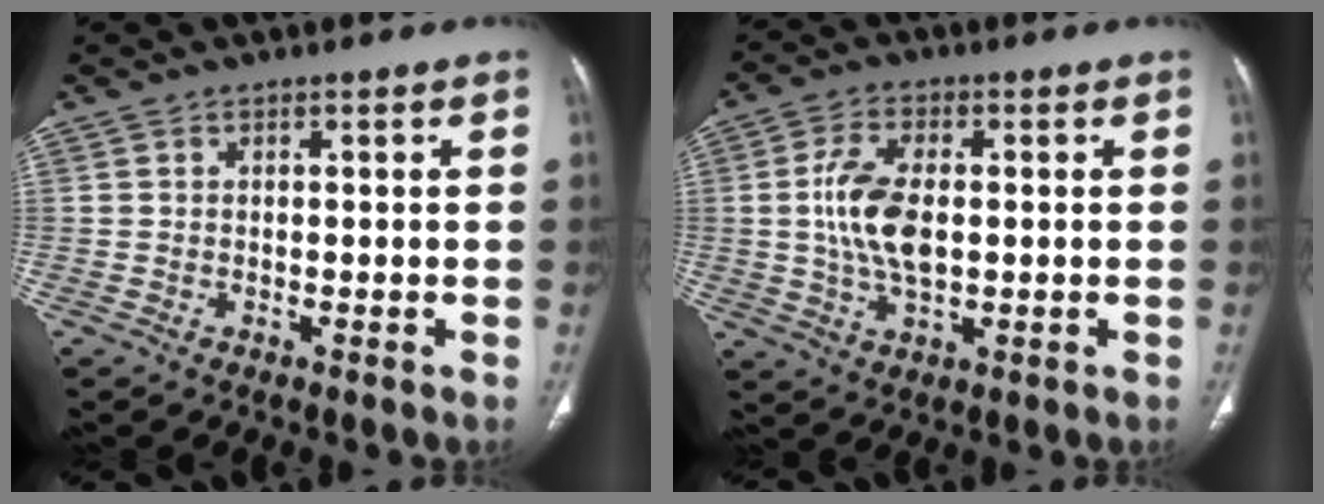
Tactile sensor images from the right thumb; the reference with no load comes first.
{"total": 10.1, "force": [0.4, 5.3, 8.6], "torque": [-0.172, 0.000, 0.011]}